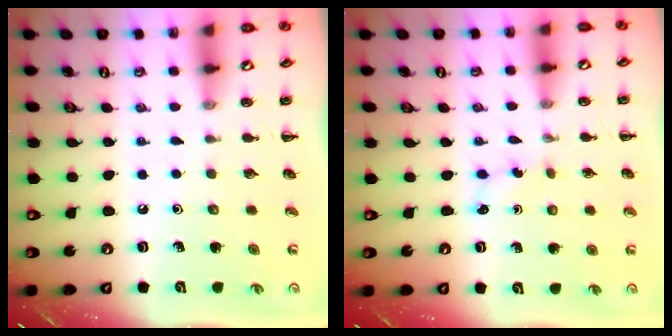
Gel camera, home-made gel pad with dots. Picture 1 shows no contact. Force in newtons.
{"total": 2.7, "press": 2.5, "slide": 0.9}